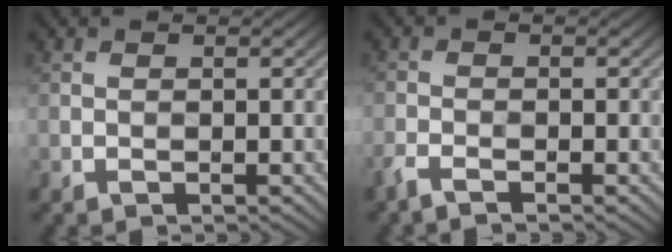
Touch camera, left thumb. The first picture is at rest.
{"total": 2.2, "force": [-1.8, 0.4, 1.1], "torque": [-0.029, -0.009, -0.037]}